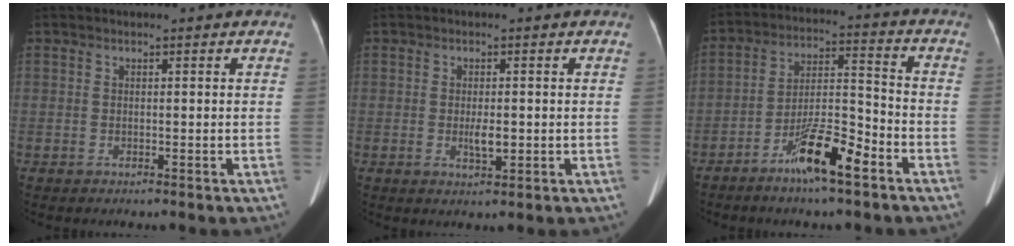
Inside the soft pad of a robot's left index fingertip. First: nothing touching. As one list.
[{"total": 2.6, "force": [-0.4, 0.7, 2.4], "torque": [-0.046, -0.003, -0.003]}, {"total": 9.8, "force": [-6.2, 1.3, 7.5], "torque": [-0.139, 0.000, -0.112]}]